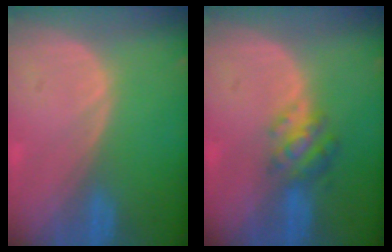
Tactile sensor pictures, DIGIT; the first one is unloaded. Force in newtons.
{"total": 4.8, "press": 4.6, "slide": 1.6}